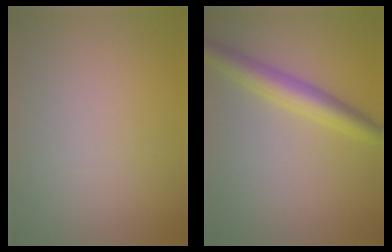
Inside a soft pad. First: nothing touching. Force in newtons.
{"total": 3.9, "press": 3.9, "slide": 0.1}